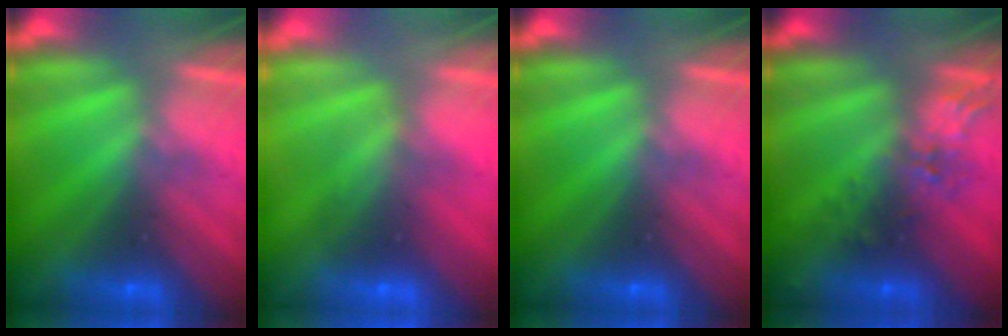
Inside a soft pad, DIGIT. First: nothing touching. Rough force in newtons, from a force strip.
{"total": 2.5}
{"total": 0.0}
{"total": 2.6}